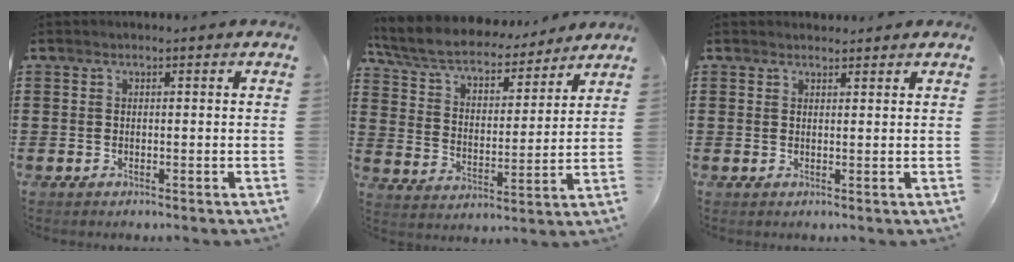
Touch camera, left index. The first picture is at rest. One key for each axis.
{"total": 7.2, "fx": 6.5, "fy": 1.5, "fz": 2.8, "tx": -0.083, "ty": -0.040, "tz": 0.111}
{"total": 1.3, "fx": 1.3, "fy": 0.3, "fz": 0.1, "tx": -0.005, "ty": 0.002, "tz": 0.025}